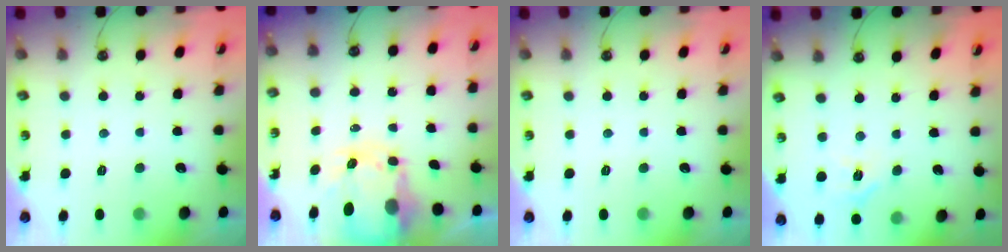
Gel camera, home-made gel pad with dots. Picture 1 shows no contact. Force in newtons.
{"total": 5.0, "press": 5.0, "slide": 0.4}
{"total": 0.0}
{"total": 5.7, "press": 5.7, "slide": 0.6}